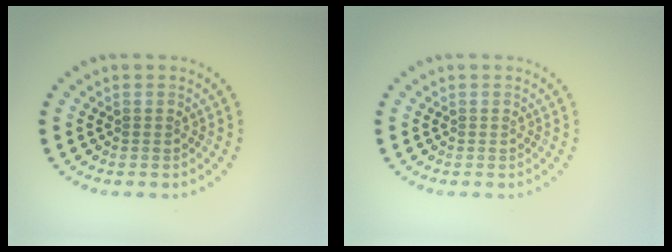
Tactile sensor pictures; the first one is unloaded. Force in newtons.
{"total": 0.0}